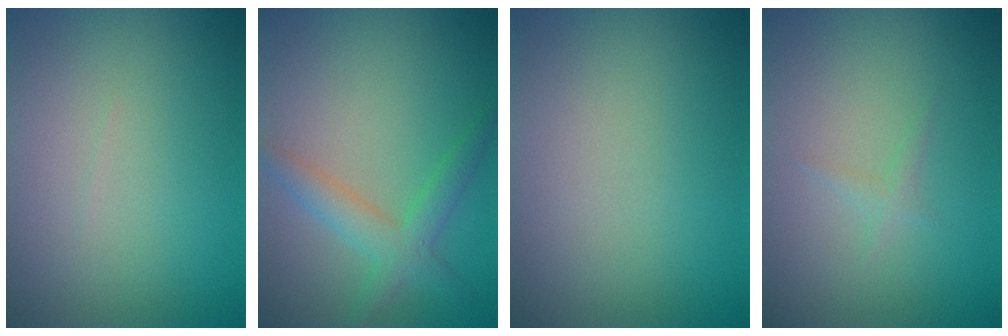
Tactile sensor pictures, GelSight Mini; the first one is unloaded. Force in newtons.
{"total": 2.4, "press": 2.4, "slide": 0.2}
{"total": 0.0}
{"total": 0.7, "press": 0.7, "slide": 0.0}